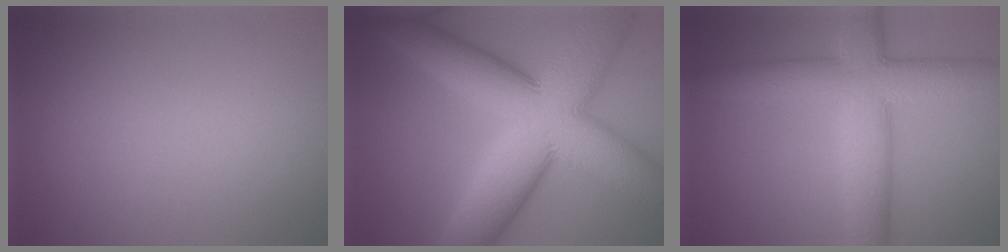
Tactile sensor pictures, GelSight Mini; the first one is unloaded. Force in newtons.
{"total": 14.3, "press": 14.3, "slide": 0.3}
{"total": 8.4, "press": 8.4, "slide": 0.1}